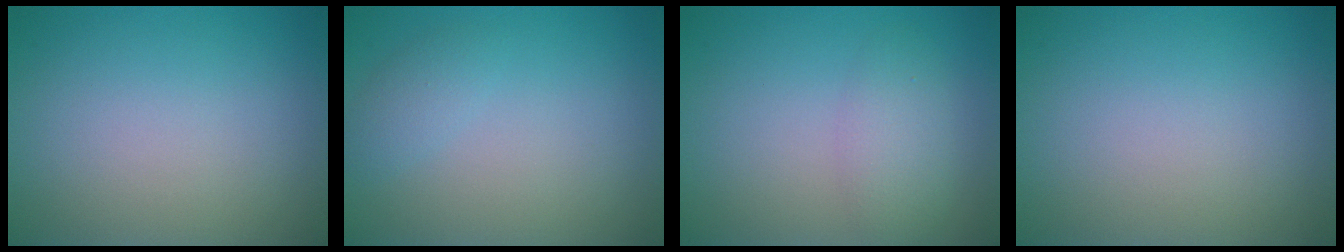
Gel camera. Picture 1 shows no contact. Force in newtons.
{"total": 1.3, "press": 1.3, "slide": 0.1}
{"total": 2.5, "press": 2.5, "slide": 0.1}
{"total": 0.0}